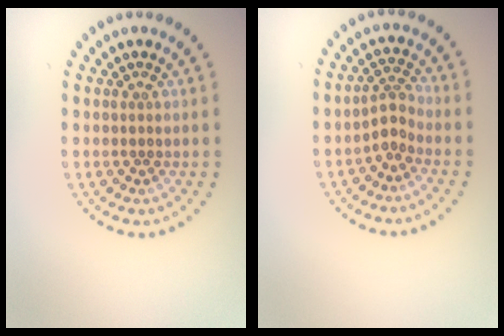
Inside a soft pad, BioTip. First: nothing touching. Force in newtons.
{"total": 2.1, "press": 1.4, "slide": 1.5}